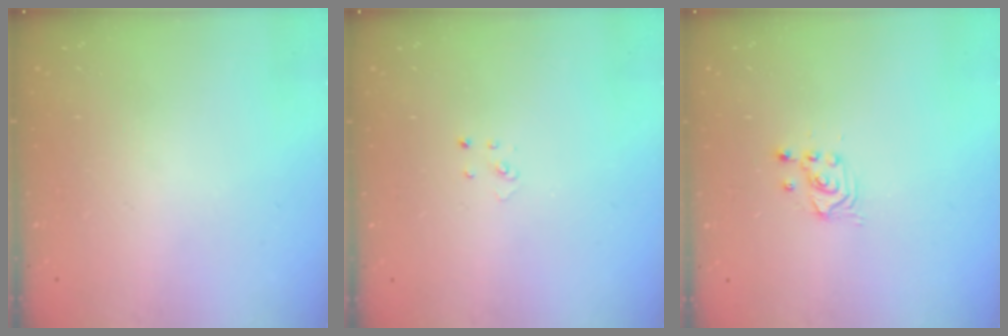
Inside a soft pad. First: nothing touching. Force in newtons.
{"total": 1.9, "press": 1.9, "slide": 0.2}
{"total": 2.4, "press": 2.3, "slide": 0.2}